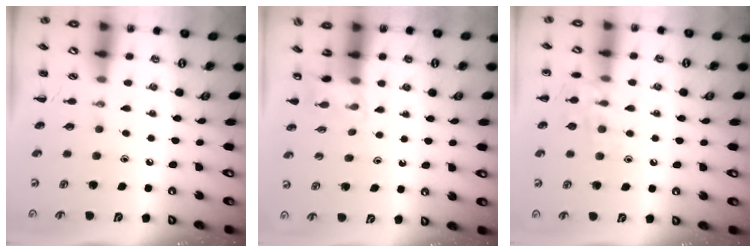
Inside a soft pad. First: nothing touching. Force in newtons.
{"total": 2.5, "press": 2.4, "slide": 0.9}
{"total": 10.0, "press": 10.0, "slide": 0.9}